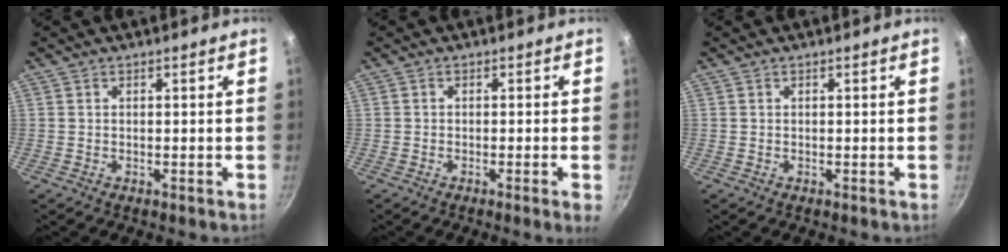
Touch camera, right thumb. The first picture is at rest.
{"total": 2.1, "force": [-0.8, -0.3, 1.9], "torque": [-0.038, 0.001, -0.014]}
{"total": 0.0}